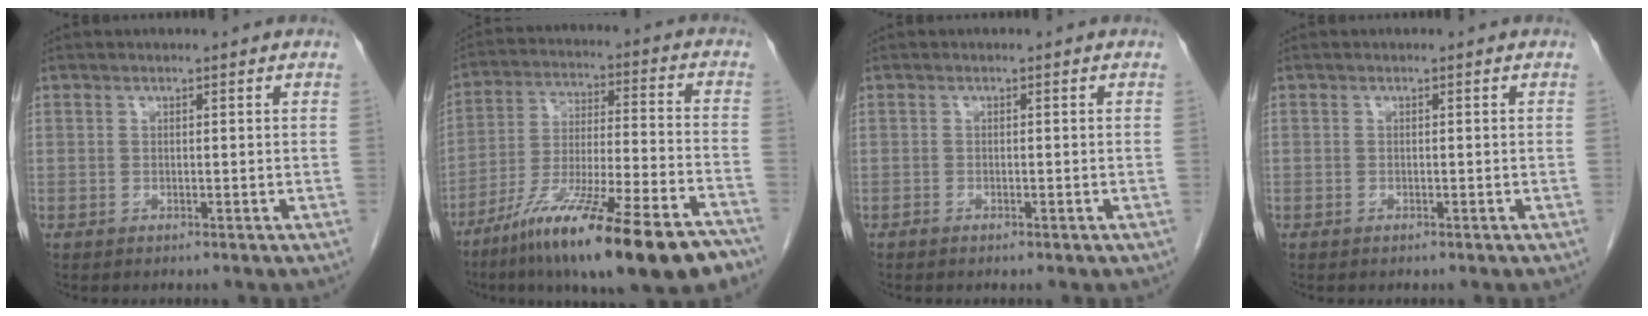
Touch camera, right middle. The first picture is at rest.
{"total": 24.1, "force": [-16.8, 2.3, 17.1], "torque": [-0.233, -0.028, -0.275]}
{"total": 0.8, "force": [-0.6, 0.2, 0.5], "torque": [-0.014, -0.003, -0.007]}
{"total": 0.0}